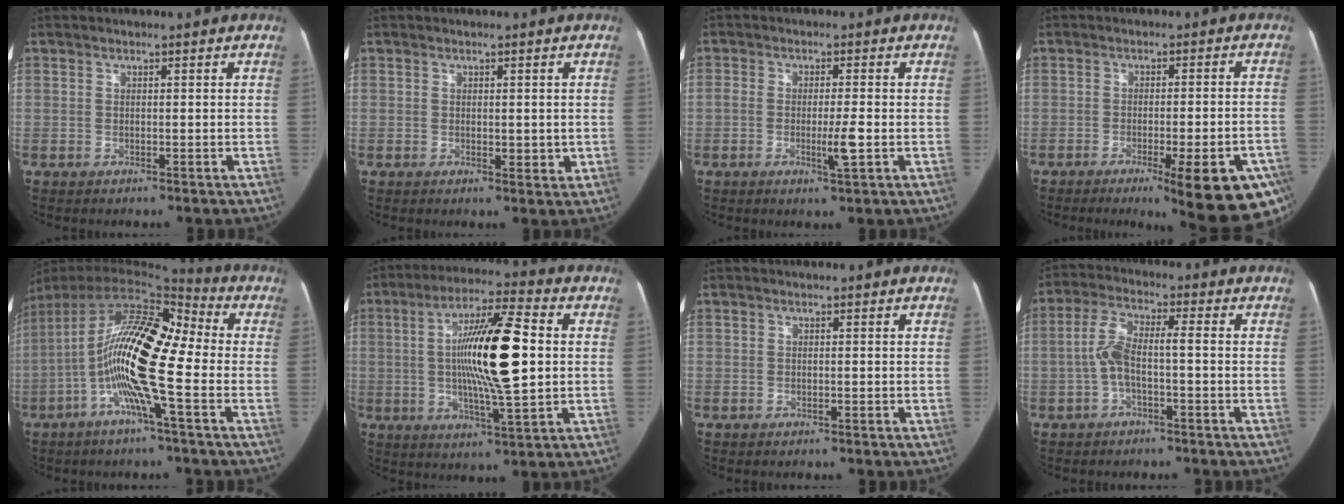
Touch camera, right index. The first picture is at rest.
{"total": 2.2, "force": [0.0, 1.0, 1.9], "torque": [-0.025, -0.004, 0.002]}
{"total": 4.0, "force": [-1.1, 0.4, 3.8], "torque": [-0.066, -0.006, -0.020]}
{"total": 16.3, "force": [-9.7, 2.7, 12.9], "torque": [-0.080, 0.005, -0.121]}
{"total": 16.8, "force": [-3.1, 2.4, 16.3], "torque": [-0.294, 0.019, -0.068]}
{"total": 15.9, "force": [1.1, 2.0, 15.7], "torque": [-0.280, 0.008, 0.014]}
{"total": 0.0}
{"total": 6.2, "force": [-1.1, 1.3, 5.9], "torque": [-0.131, 0.025, -0.026]}